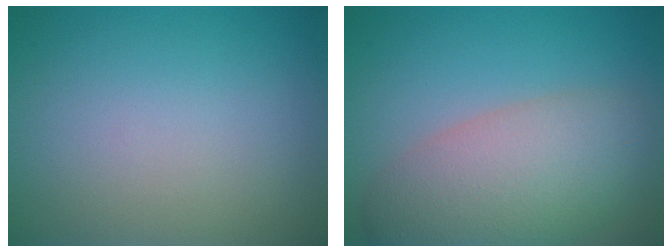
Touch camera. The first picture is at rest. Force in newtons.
{"total": 8.0, "press": 8.0, "slide": 0.6}